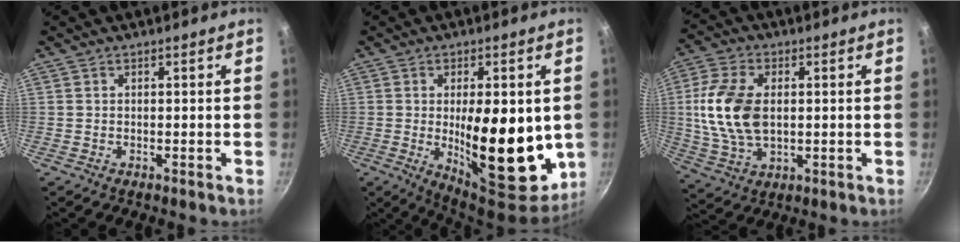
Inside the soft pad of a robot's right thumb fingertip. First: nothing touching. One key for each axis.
{"total": 19.3, "fx": -1.1, "fy": 8.1, "fz": 17.5, "tx": -0.223, "ty": -0.029, "tz": -0.006}
{"total": 13.9, "fx": 1.0, "fy": 8.5, "fz": 10.9, "tx": -0.209, "ty": 0.000, "tz": 0.019}